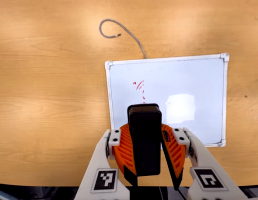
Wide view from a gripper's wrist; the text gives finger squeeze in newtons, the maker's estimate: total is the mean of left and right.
{"total": 11.4, "left": 10.4, "right": 12.3}